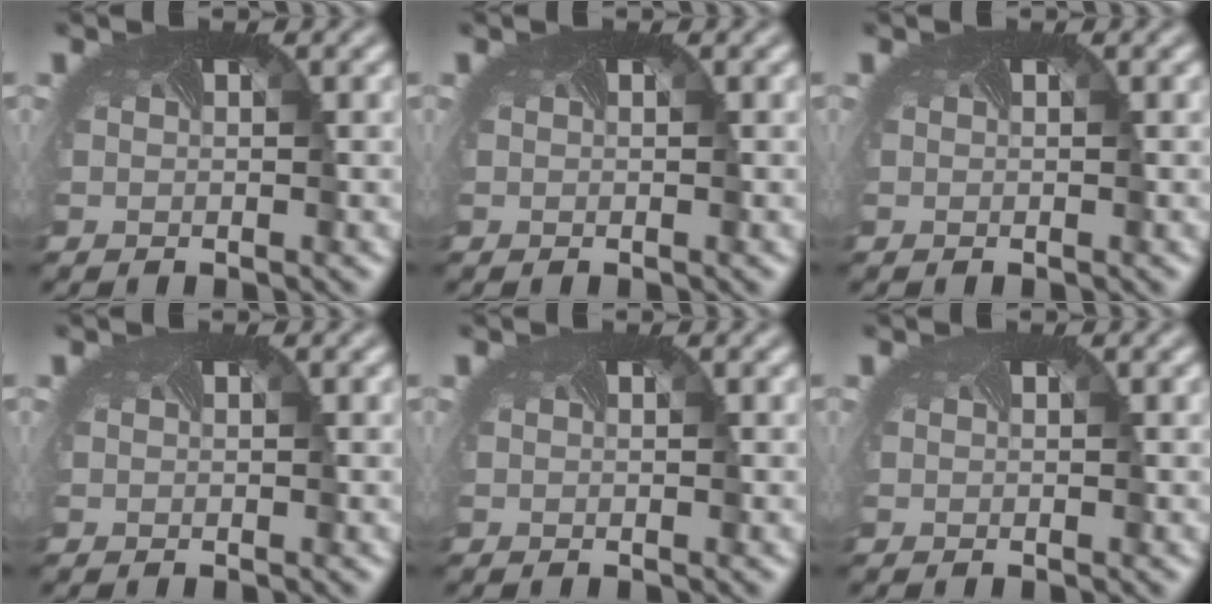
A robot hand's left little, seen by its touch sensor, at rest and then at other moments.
{"total": 0.0}
{"total": 0.0}
{"total": 0.0}
{"total": 0.0}
{"total": 0.0}